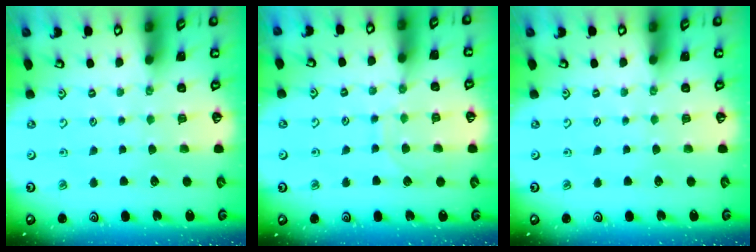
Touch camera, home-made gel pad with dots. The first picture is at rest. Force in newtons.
{"total": 7.2, "press": 7.2, "slide": 0.6}
{"total": 0.0}